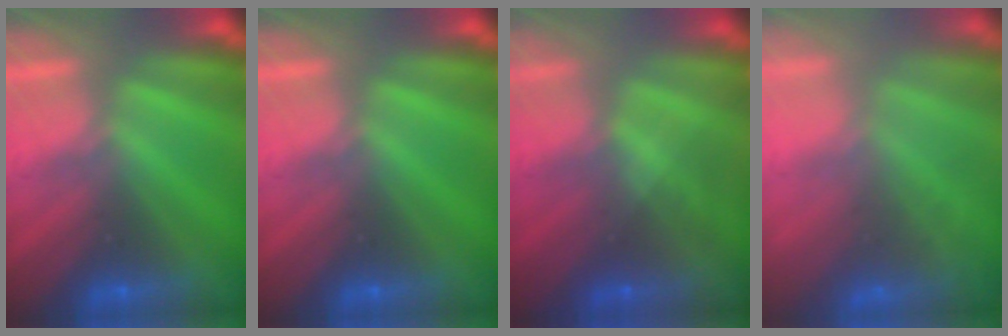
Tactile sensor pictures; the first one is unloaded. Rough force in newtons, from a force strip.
{"total": 0.0}
{"total": 1.7}
{"total": 7.8}